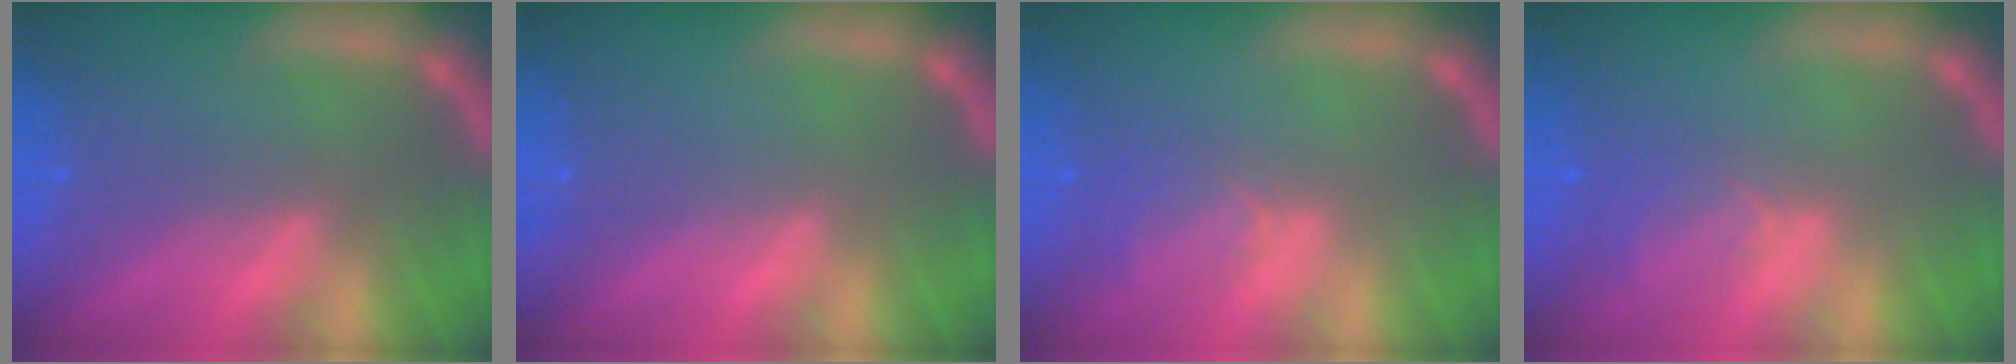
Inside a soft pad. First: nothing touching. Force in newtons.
{"total": 0.0}
{"total": 2.5}
{"total": 2.5}